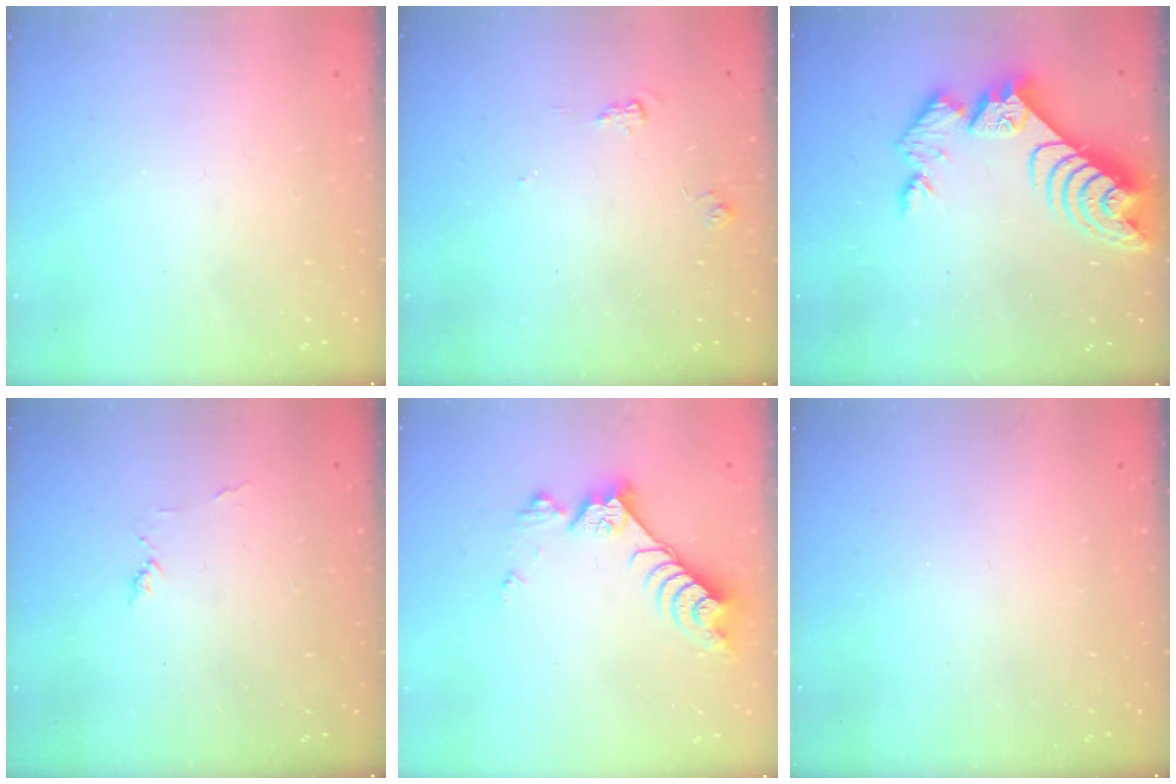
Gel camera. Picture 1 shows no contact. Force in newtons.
{"total": 5.3, "press": 5.3, "slide": 0.2}
{"total": 10.6, "press": 10.5, "slide": 0.9}
{"total": 2.6, "press": 2.6, "slide": 0.3}
{"total": 8.8, "press": 8.7, "slide": 0.2}
{"total": 0.0}